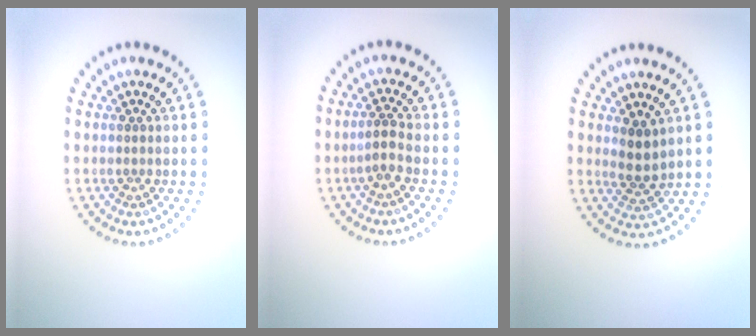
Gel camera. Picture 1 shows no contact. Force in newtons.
{"total": 1.6, "press": 1.2, "slide": 1.0}
{"total": 2.2, "press": 1.9, "slide": 1.1}